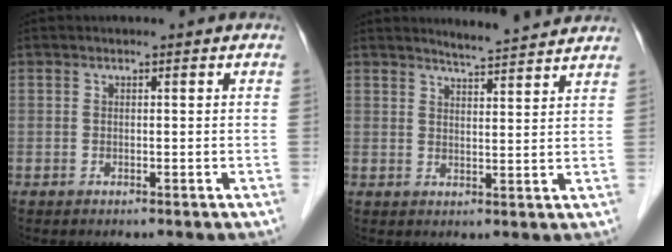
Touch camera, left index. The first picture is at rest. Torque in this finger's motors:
{"motor_torque": [-0.25, -0.90, 0.08, 0.03]}